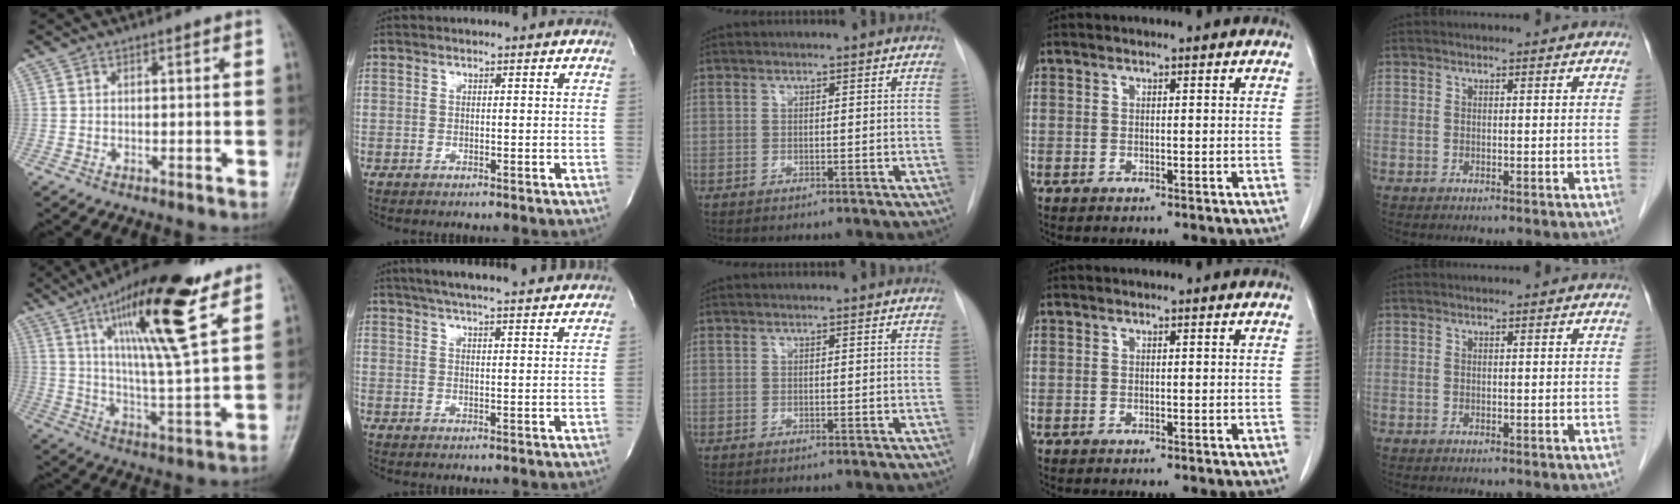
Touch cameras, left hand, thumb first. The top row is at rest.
{"thumb": {"total": 20.7, "force": [11.2, 4.3, 16.9], "torque": [-0.260, -0.047, 0.187]}, "index": {"total": 17.0, "force": [15.1, 1.6, 7.8], "torque": [-0.125, 0.030, 0.197]}}